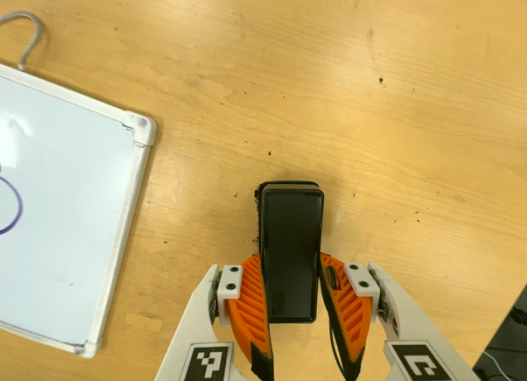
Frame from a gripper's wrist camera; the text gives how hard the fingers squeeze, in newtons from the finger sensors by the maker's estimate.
{"total": 4.6, "left": 3.1, "right": 6.1}